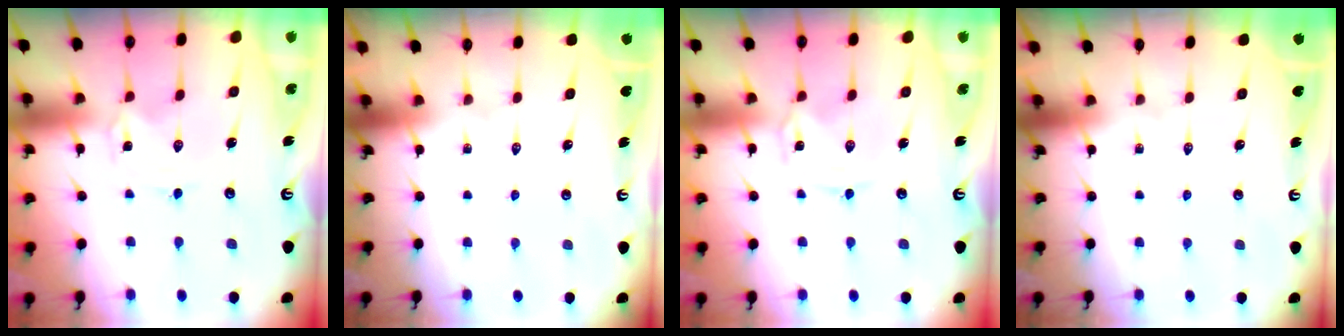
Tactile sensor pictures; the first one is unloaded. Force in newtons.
{"total": 0.0}
{"total": 0.0}
{"total": 0.0}